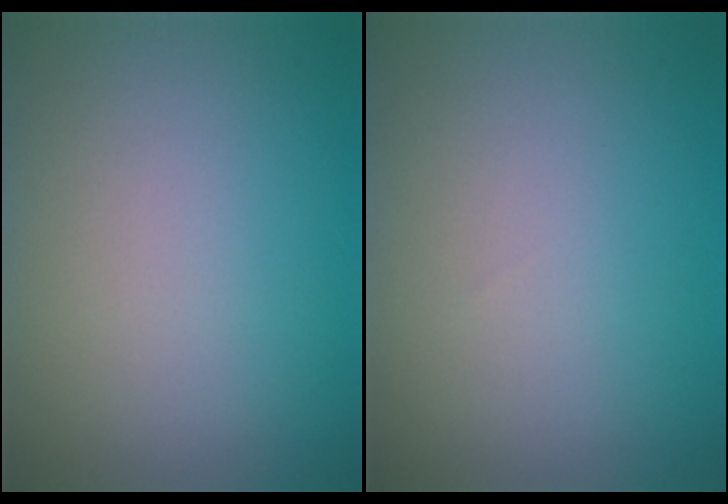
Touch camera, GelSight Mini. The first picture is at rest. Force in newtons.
{"total": 0.0}